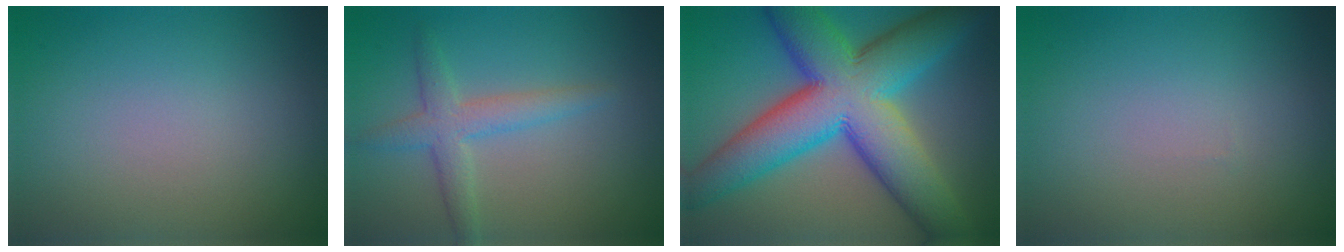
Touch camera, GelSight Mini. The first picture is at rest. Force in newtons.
{"total": 2.9, "press": 2.9, "slide": 0.0}
{"total": 14.2, "press": 14.2, "slide": 0.1}
{"total": 0.0}